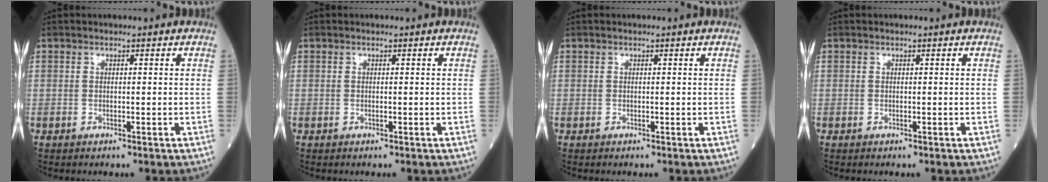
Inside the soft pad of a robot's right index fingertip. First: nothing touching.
{"total": 0.0}
{"total": 0.0}
{"total": 0.0}